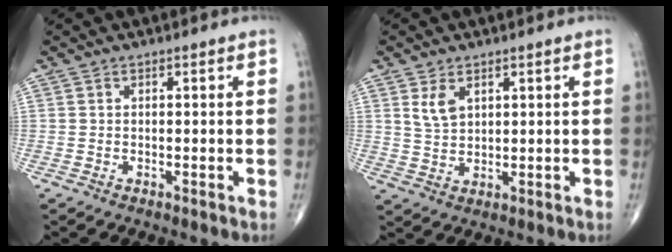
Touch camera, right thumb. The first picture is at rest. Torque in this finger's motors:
{"motor_torque": [-0.56, 0.64, 0.41, 0.34, 0.03]}